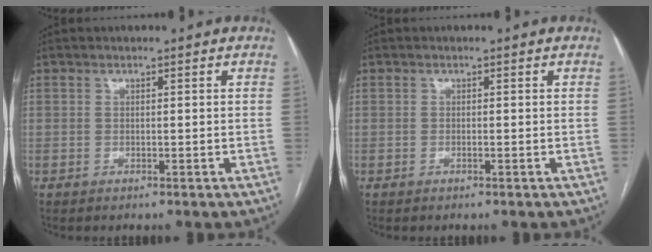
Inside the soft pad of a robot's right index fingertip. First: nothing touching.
{"total": 0.0}